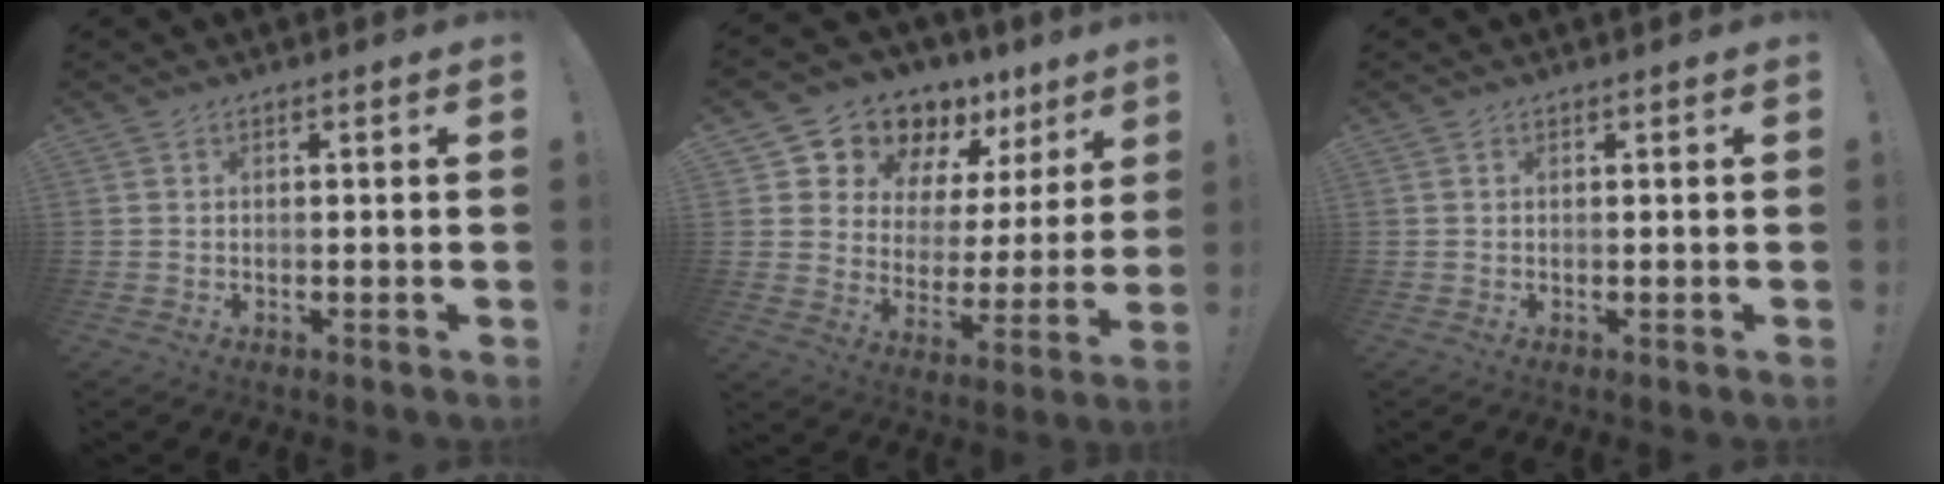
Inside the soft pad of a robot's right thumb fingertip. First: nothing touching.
{"total": 12.3, "force": [10.1, 6.7, 2.4], "torque": [-0.035, -0.094, 0.192]}
{"total": 0.0}